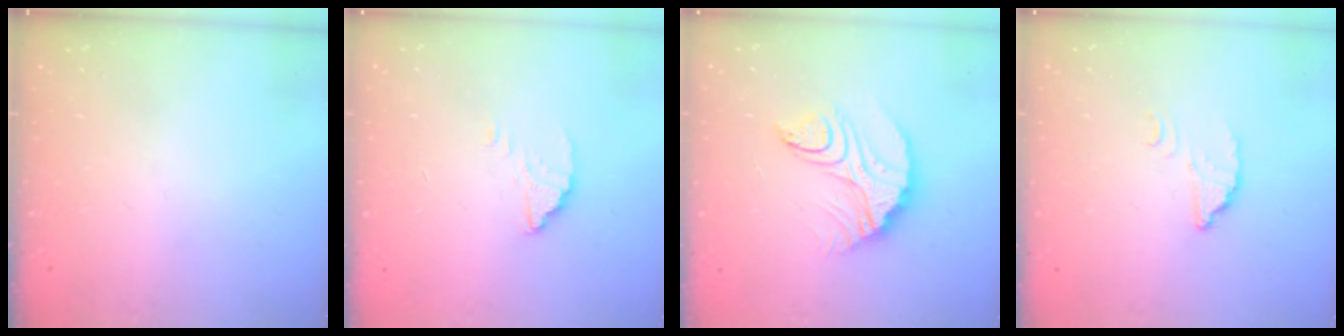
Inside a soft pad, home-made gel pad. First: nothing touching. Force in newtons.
{"total": 2.0, "press": 2.0, "slide": 0.1}
{"total": 12.3, "press": 12.2, "slide": 1.1}
{"total": 3.1, "press": 3.1, "slide": 0.4}